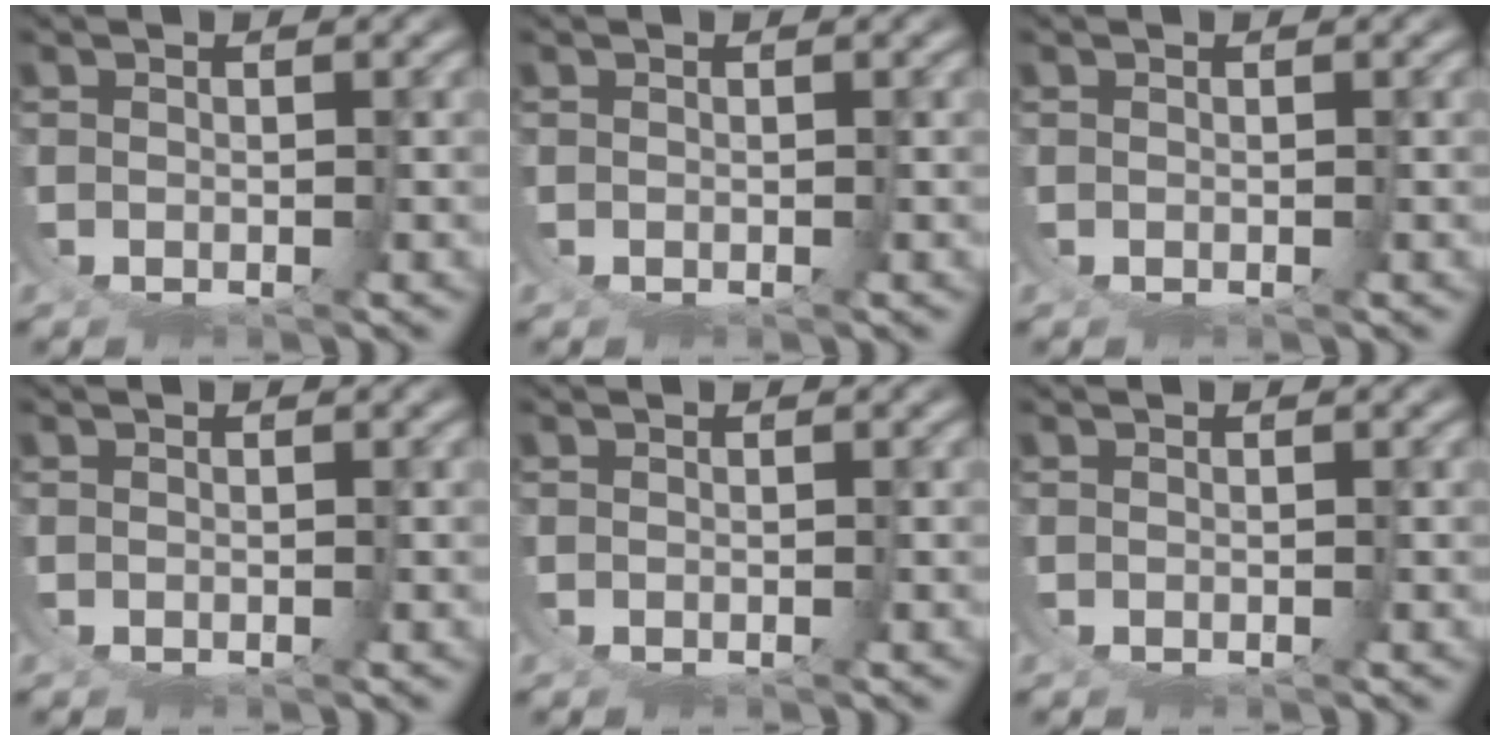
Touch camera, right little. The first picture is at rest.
{"total": 0.0}
{"total": 0.0}
{"total": 0.0}
{"total": 0.0}
{"total": 0.0}